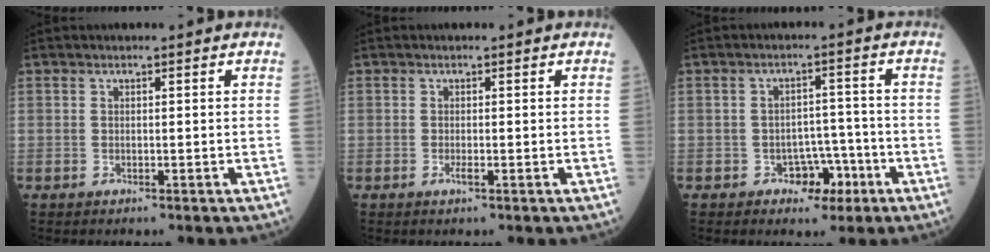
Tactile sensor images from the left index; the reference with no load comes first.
{"total": 0.8, "force": [-0.5, 0.0, 0.6], "torque": [-0.015, -0.002, -0.008]}
{"total": 4.6, "force": [-2.6, 3.1, 2.2], "torque": [-0.022, 0.015, -0.034]}